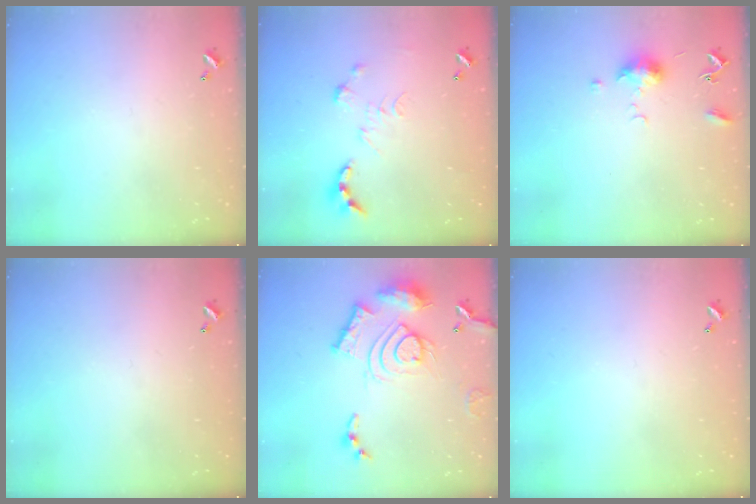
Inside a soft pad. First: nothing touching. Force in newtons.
{"total": 0.0}
{"total": 6.0, "press": 5.9, "slide": 0.7}
{"total": 0.0}
{"total": 18.7, "press": 18.6, "slide": 1.8}
{"total": 0.0}